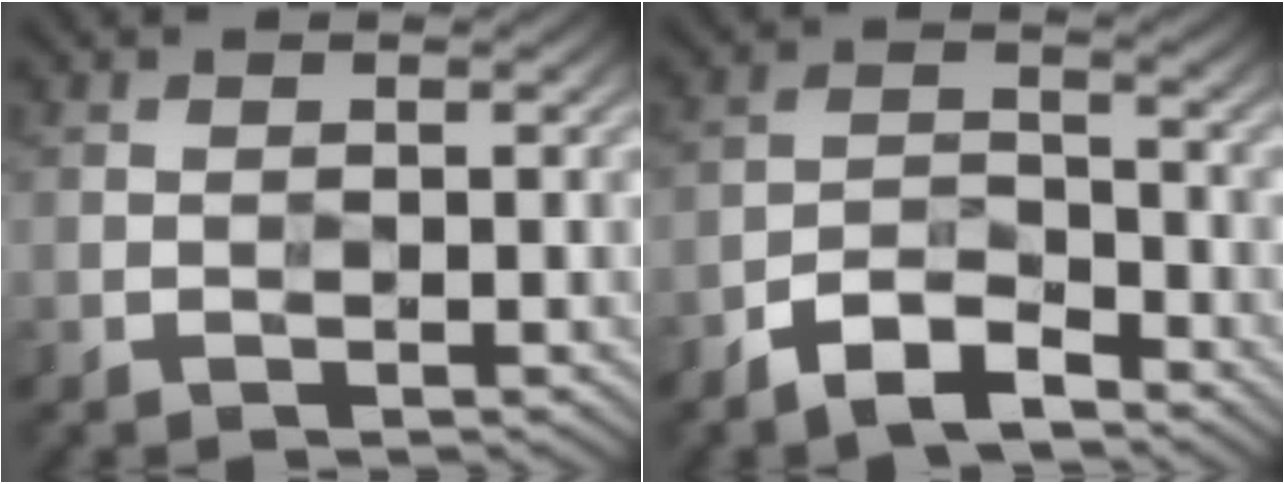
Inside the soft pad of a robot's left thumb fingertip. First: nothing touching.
{"total": 6.2, "force": [-4.7, 2.4, 3.3], "torque": [-0.059, 0.001, -0.098]}